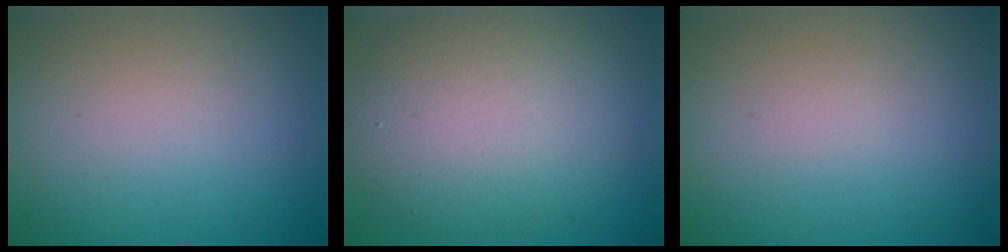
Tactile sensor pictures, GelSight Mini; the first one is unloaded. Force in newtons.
{"total": 7.6, "press": 7.6, "slide": 0.4}
{"total": 0.0}